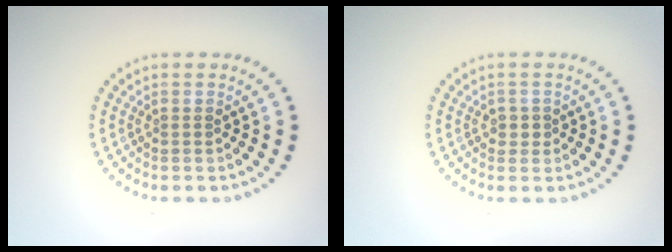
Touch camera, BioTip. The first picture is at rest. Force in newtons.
{"total": 1.1, "press": 1.0, "slide": 0.6}